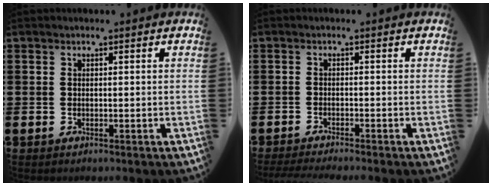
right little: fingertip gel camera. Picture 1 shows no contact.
{"total": 1.2, "force": [-1.1, -0.1, 0.5], "torque": [-0.007, 0.000, -0.022]}